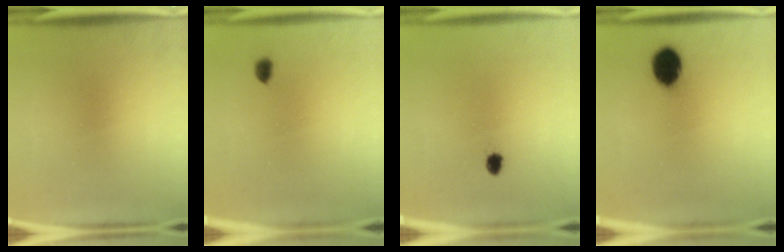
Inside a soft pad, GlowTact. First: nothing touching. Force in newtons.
{"total": 2.1}
{"total": 1.4}
{"total": 7.9}